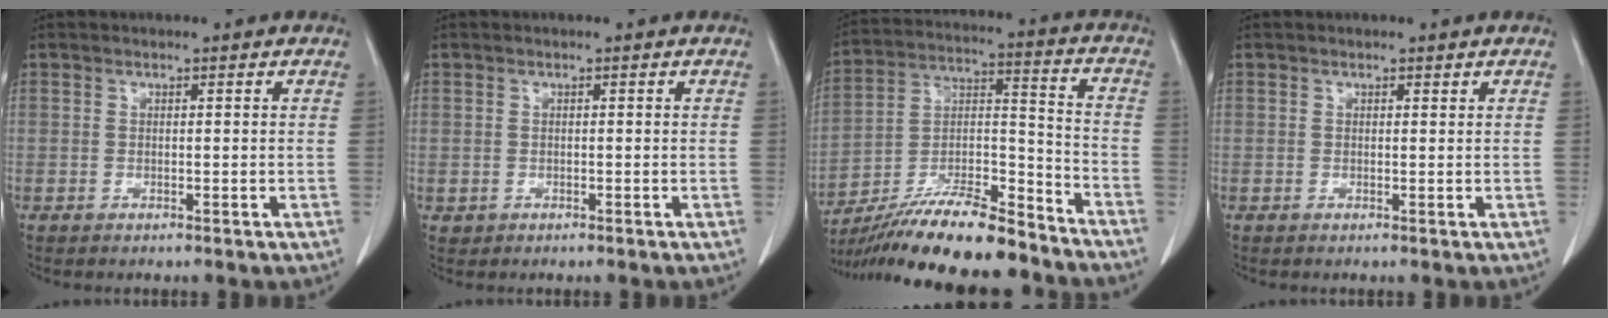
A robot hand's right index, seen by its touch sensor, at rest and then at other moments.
{"total": 1.0, "force": [-0.2, 1.0, 0.1], "torque": [0.001, 0.005, -0.004]}
{"total": 20.4, "force": [-17.3, 2.9, 10.4], "torque": [-0.192, 0.004, -0.302]}
{"total": 0.0}